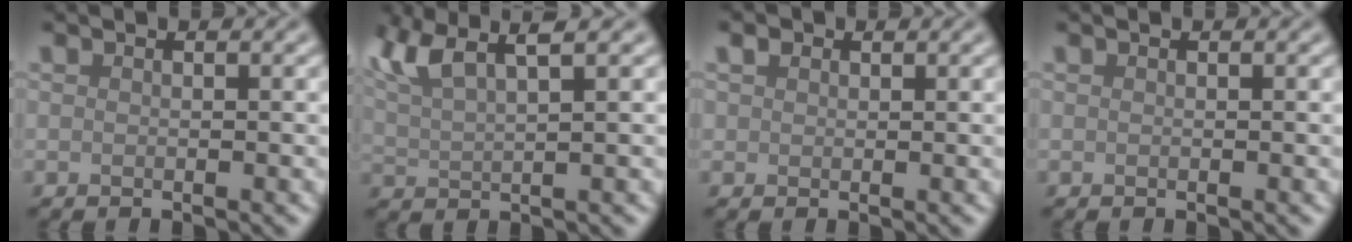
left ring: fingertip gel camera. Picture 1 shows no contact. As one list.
[{"total": 6.1, "force": [3.8, 1.8, 4.4], "torque": [-0.080, 0.023, 0.069]}, {"total": 1.0, "force": [0.4, 0.9, 0.1], "torque": [0.001, 0.002, 0.004]}, {"total": 0.0}]